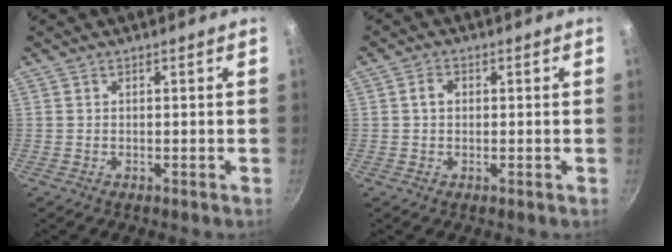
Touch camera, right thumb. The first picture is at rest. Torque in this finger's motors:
{"motor_torque": [0.33, 0.82, 0.49, -0.28, -0.01]}